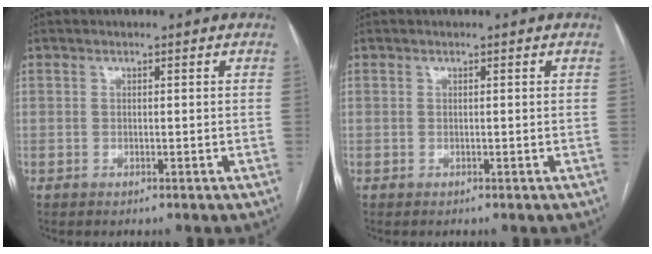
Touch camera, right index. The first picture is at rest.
{"total": 0.0}